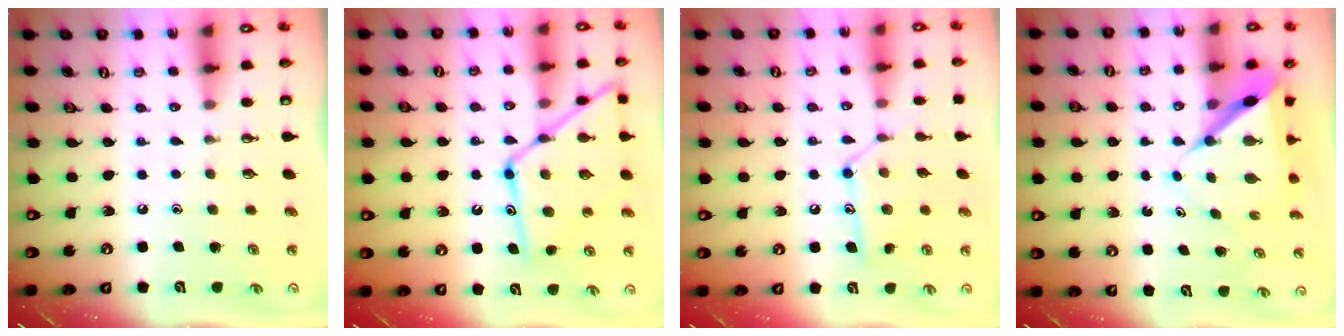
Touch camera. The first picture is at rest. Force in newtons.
{"total": 16.6, "press": 16.5, "slide": 1.3}
{"total": 12.2, "press": 12.2, "slide": 0.8}
{"total": 7.2, "press": 7.2, "slide": 0.5}